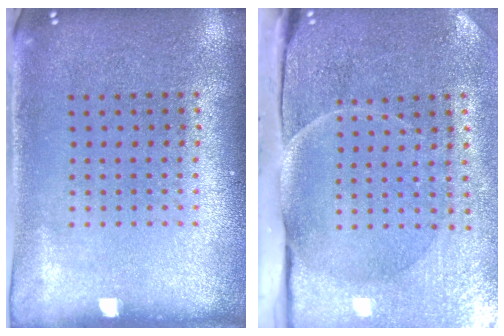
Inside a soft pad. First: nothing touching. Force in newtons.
{"total": 4.9, "press": 3.9, "slide": 2.9}